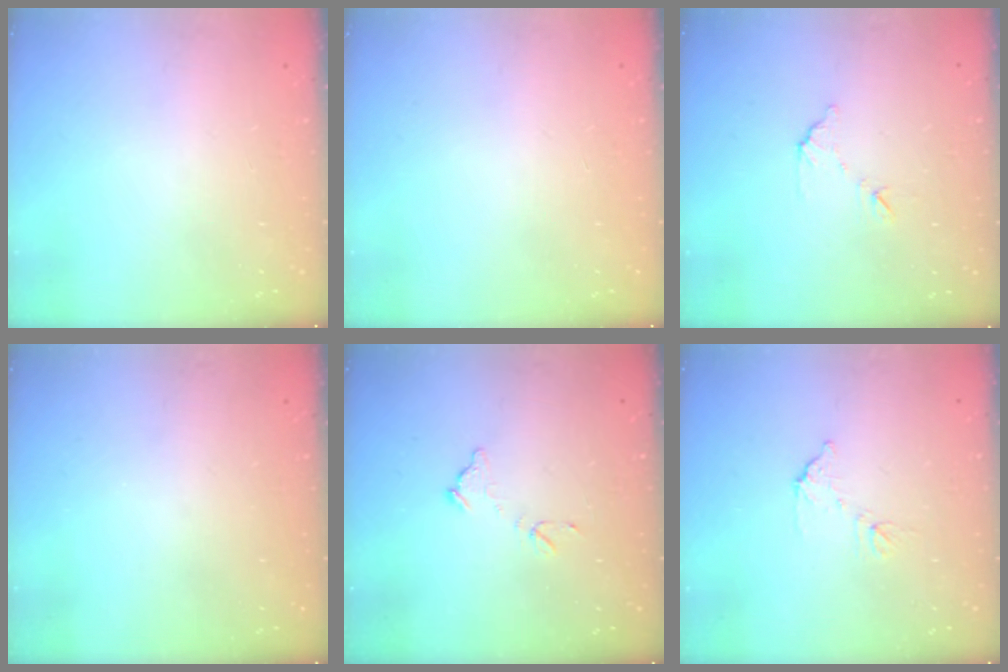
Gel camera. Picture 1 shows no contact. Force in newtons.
{"total": 0.0}
{"total": 7.2, "press": 7.2, "slide": 0.4}
{"total": 3.0, "press": 3.0, "slide": 0.1}
{"total": 6.9, "press": 6.9, "slide": 0.4}
{"total": 7.0, "press": 7.0, "slide": 0.3}